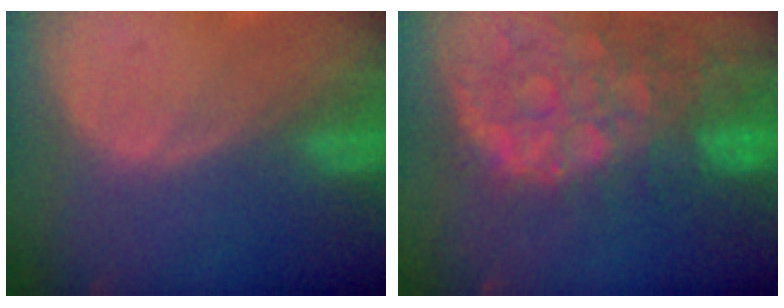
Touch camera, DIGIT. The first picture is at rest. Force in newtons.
{"total": 13.9, "press": 11.3, "slide": 8.1}